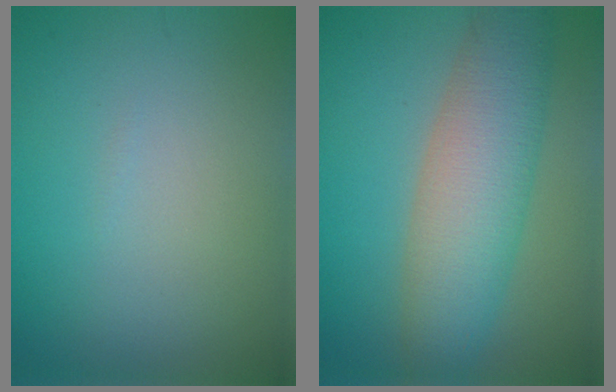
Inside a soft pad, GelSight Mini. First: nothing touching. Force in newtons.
{"total": 7.5, "press": 7.5, "slide": 0.5}